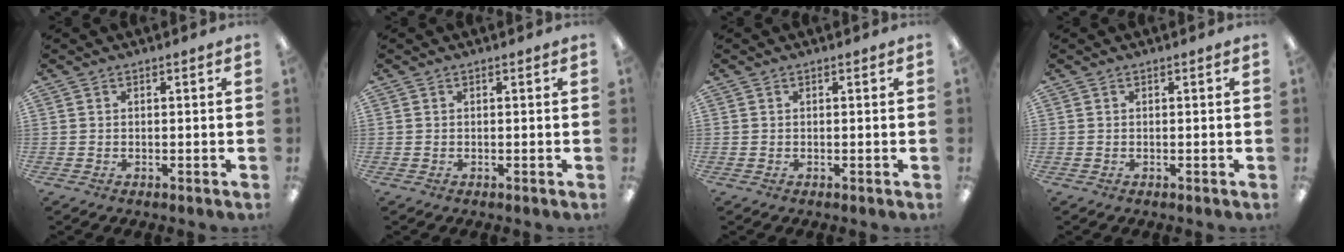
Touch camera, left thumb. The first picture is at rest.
{"total": 0.0}
{"total": 0.0}
{"total": 0.0}